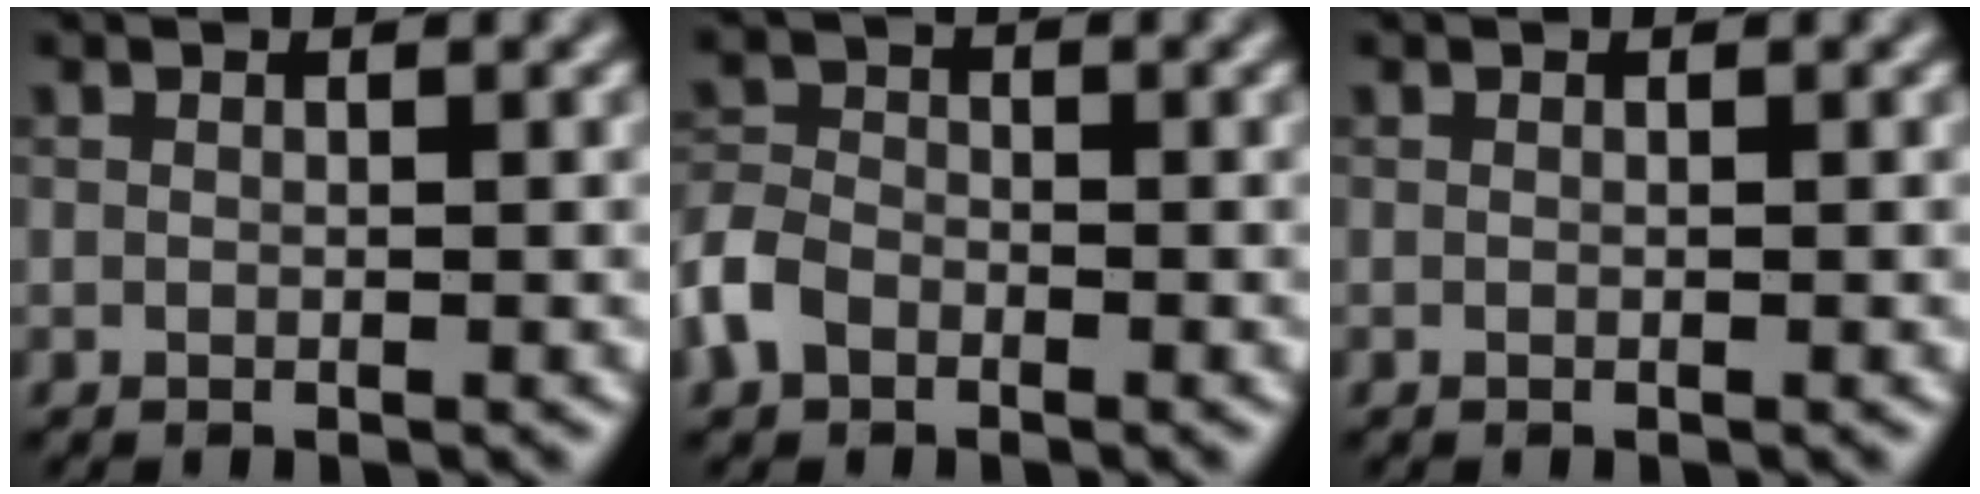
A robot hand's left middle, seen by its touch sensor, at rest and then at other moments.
{"total": 3.5, "force": [-2.0, 2.5, 1.6], "torque": [-0.037, 0.003, -0.051]}
{"total": 0.0}